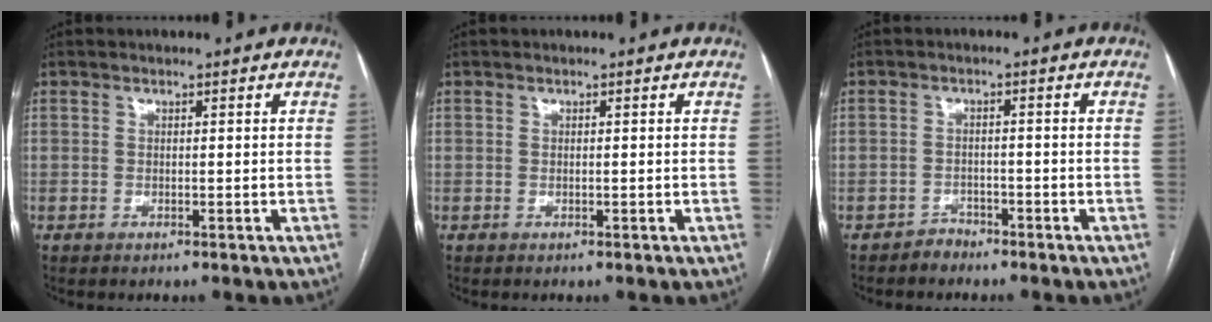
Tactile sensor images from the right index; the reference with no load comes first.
{"total": 0.0}
{"total": 2.0, "force": [-1.7, 1.0, -0.3], "torque": [0.005, 0.004, -0.030]}